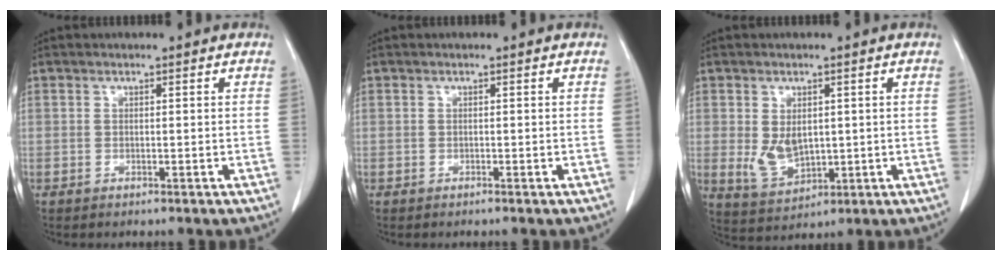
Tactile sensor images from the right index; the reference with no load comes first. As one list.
[{"total": 0.0}, {"total": 5.6, "force": [0.4, 3.5, 4.3], "torque": [-0.086, -0.006, 0.024]}]